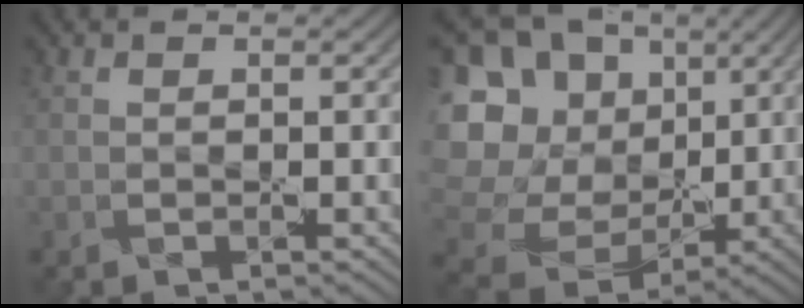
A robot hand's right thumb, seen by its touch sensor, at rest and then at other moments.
{"total": 20.1, "force": [3.6, 18.1, 7.9], "torque": [-0.274, 0.031, 0.073]}